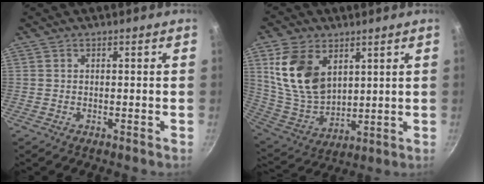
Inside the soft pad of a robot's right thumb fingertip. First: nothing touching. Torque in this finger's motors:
{"motor_torque": [-0.55, 1.08, 0.67, 0.29, 0.15]}